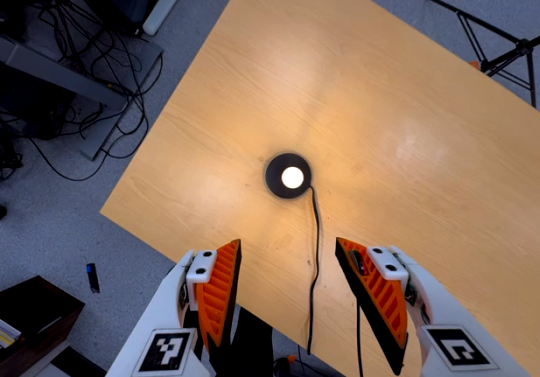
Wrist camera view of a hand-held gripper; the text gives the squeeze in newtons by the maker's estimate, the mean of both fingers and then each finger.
{"total": 0.0}